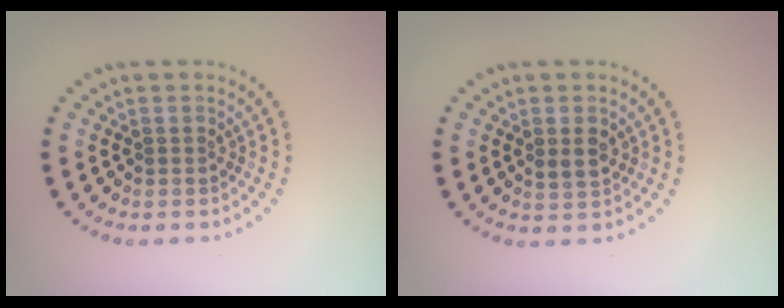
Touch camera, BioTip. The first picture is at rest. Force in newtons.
{"total": 1.8, "press": 1.7, "slide": 0.4}